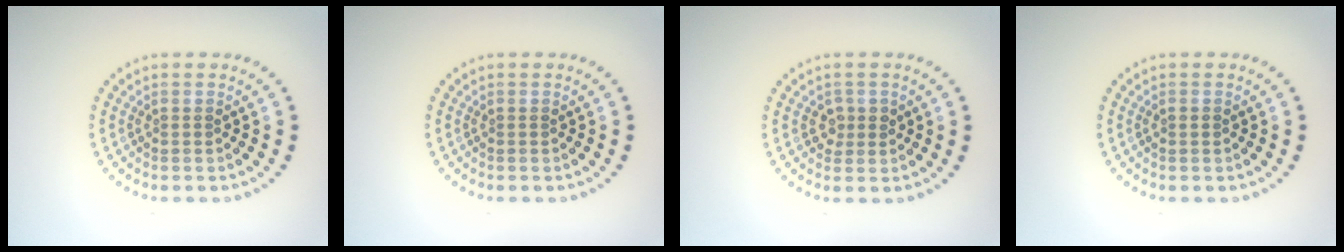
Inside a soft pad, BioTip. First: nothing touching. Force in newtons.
{"total": 0.0}
{"total": 1.5, "press": 1.4, "slide": 0.4}
{"total": 0.8, "press": 0.8, "slide": 0.1}